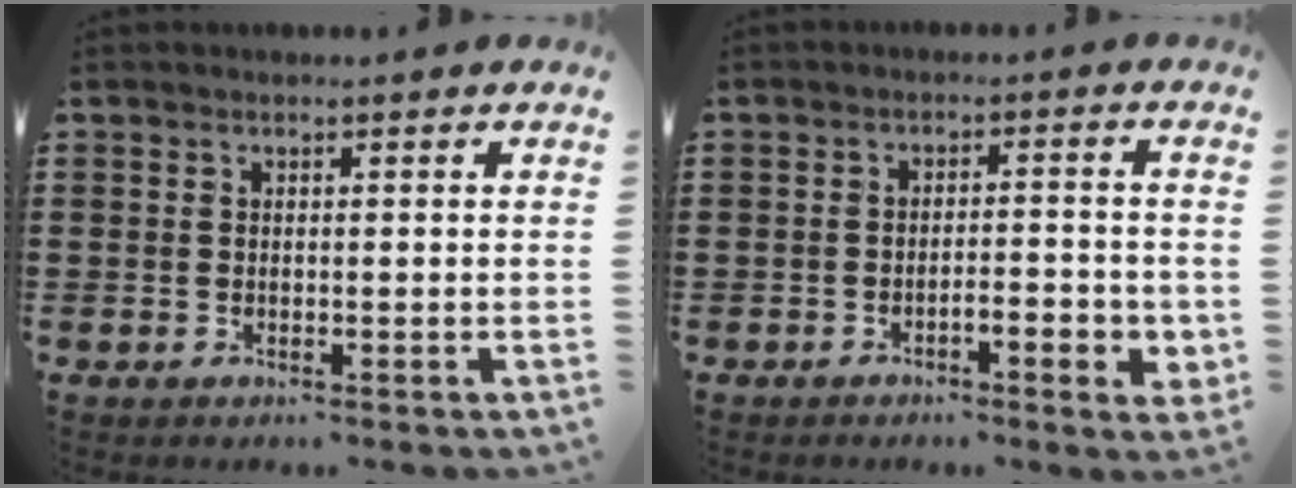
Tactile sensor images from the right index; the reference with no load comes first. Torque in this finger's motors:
{"motor_torque": [0.14, -0.07, 0.15, 0.03]}